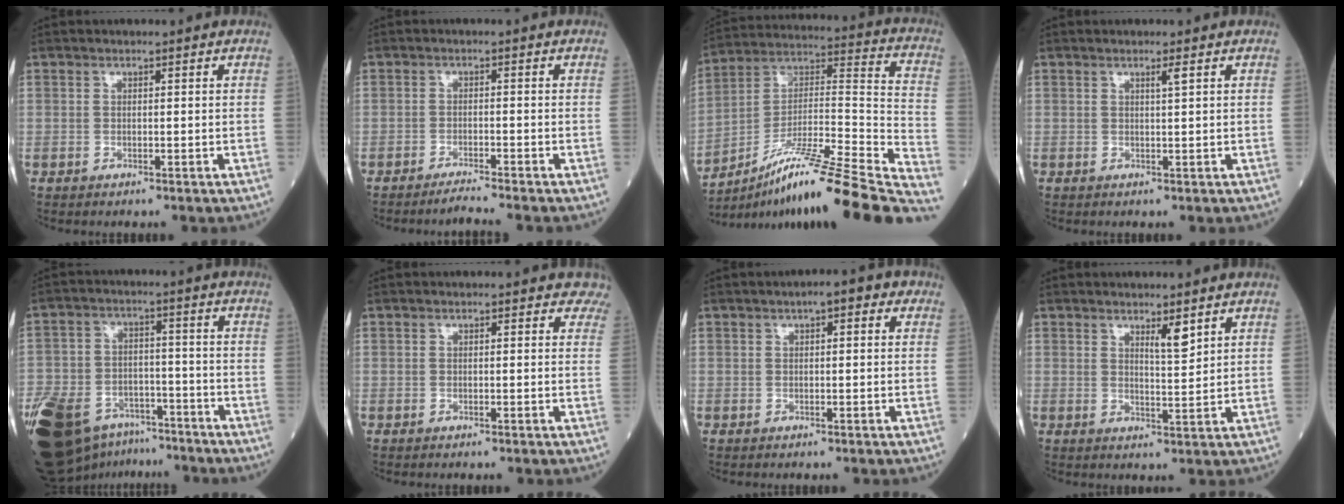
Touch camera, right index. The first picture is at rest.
{"total": 3.0, "force": [-2.7, -1.0, 0.6], "torque": [-0.014, -0.010, -0.048]}
{"total": 28.0, "force": [-21.6, 0.2, 17.8], "torque": [-0.212, 0.003, -0.348]}
{"total": 1.2, "force": [0.6, -0.3, 1.0], "torque": [-0.020, -0.004, 0.012]}
{"total": 22.6, "force": [-14.8, 12.7, 11.4], "torque": [-0.309, -0.019, -0.241]}
{"total": 2.2, "force": [1.8, 1.2, 0.3], "torque": [0.015, -0.004, -0.002]}
{"total": 3.5, "force": [1.6, 1.4, 2.8], "torque": [-0.035, 0.018, 0.016]}
{"total": 3.2, "force": [2.1, 0.3, 2.4], "torque": [-0.043, -0.006, 0.038]}